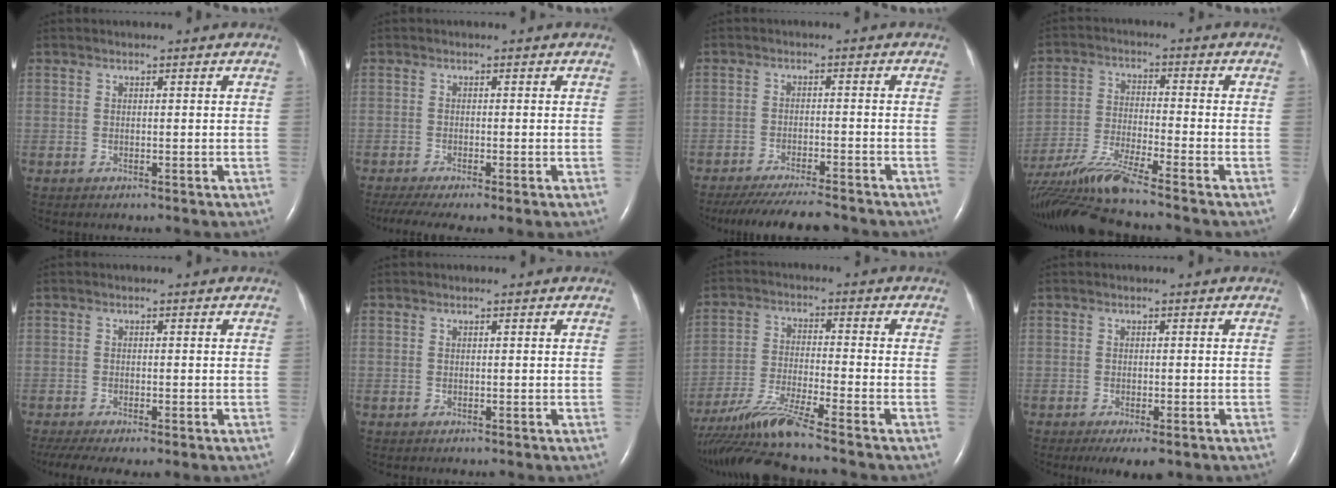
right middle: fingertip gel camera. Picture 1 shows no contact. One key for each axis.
{"total": 6.8, "fx": -4.9, "fy": 0.9, "fz": 4.7, "tx": -0.081, "ty": -0.015, "tz": -0.081}
{"total": 11.8, "fx": -10.6, "fy": 1.2, "fz": 5.0, "tx": -0.075, "ty": -0.022, "tz": -0.152}
{"total": 12.9, "fx": -11.0, "fy": -1.7, "fz": 6.5, "tx": -0.130, "ty": -0.020, "tz": -0.201}
{"total": 7.0, "fx": -4.9, "fy": 1.6, "fz": 4.7, "tx": -0.084, "ty": -0.013, "tz": -0.079}
{"total": 0.0}
{"total": 11.4, "fx": -9.8, "fy": -2.1, "fz": 5.5, "tx": -0.107, "ty": -0.025, "tz": -0.179}
{"total": 4.6, "fx": -3.0, "fy": 1.3, "fz": 3.2, "tx": -0.043, "ty": -0.010, "tz": -0.041}